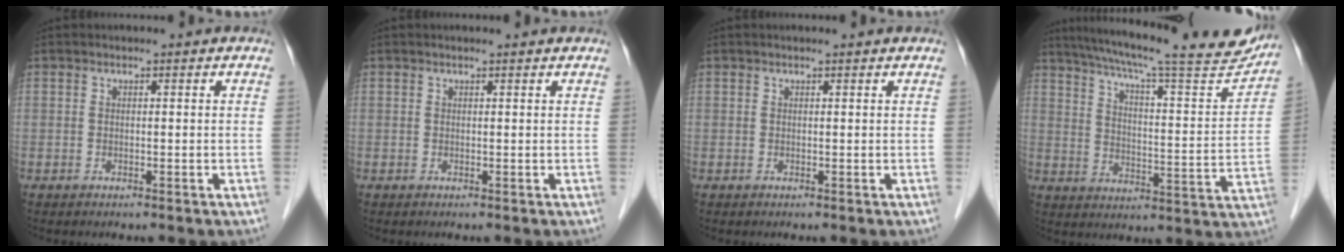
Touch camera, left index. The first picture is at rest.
{"total": 1.8, "force": [1.6, 0.0, 0.6], "torque": [-0.008, 0.009, 0.018]}
{"total": 1.5, "force": [1.4, 0.0, 0.6], "torque": [-0.008, 0.009, 0.016]}
{"total": 24.4, "force": [21.5, 2.3, 11.3], "torque": [-0.180, -0.032, 0.279]}